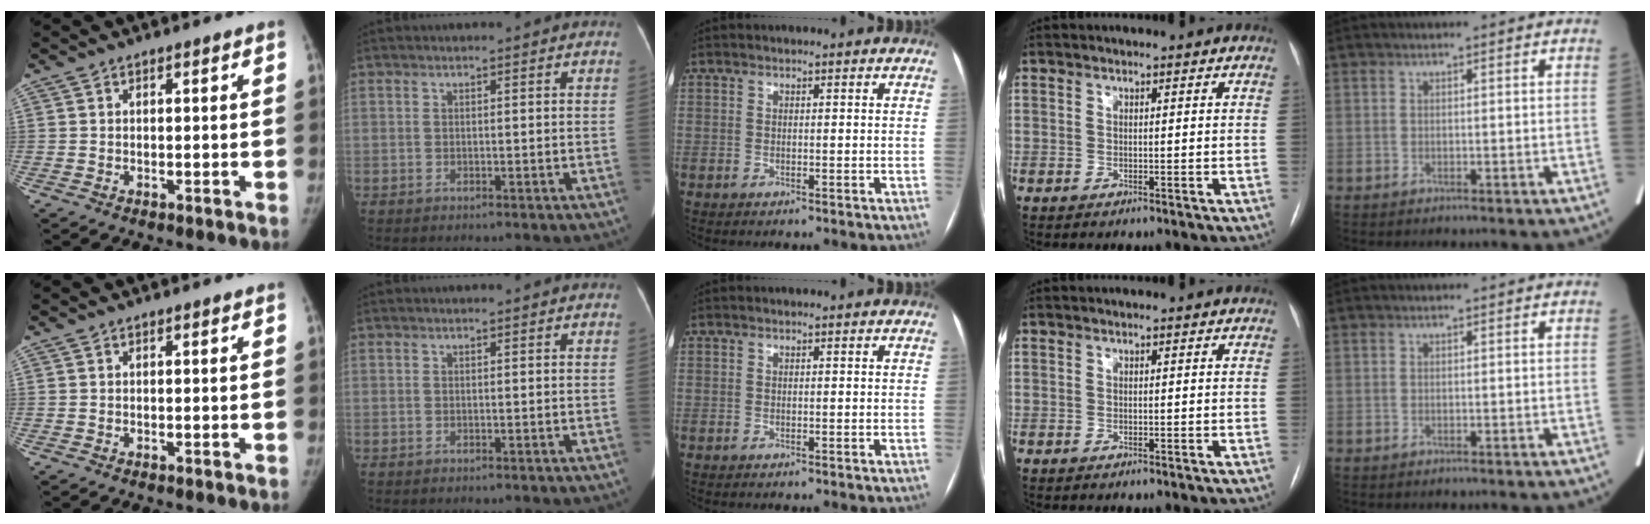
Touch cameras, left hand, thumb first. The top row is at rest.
{}